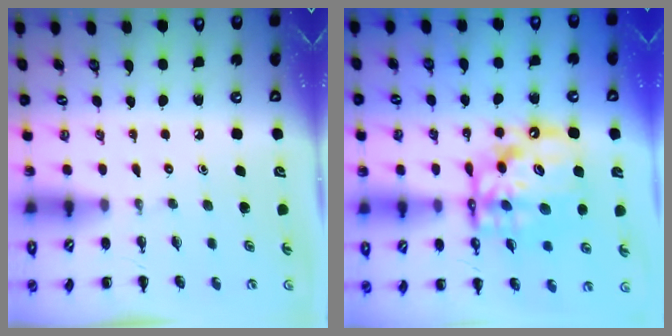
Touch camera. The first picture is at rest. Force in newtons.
{"total": 15.5, "press": 15.0, "slide": 3.9}